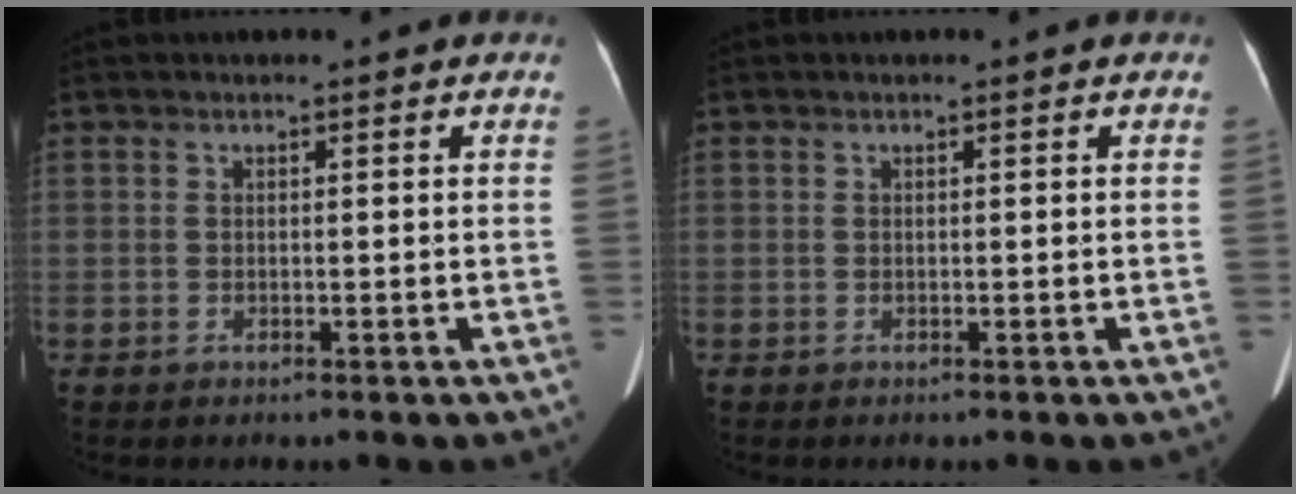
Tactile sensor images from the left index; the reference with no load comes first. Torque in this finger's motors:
{"motor_torque": [-0.01, 0.01, 0.00, 0.00]}